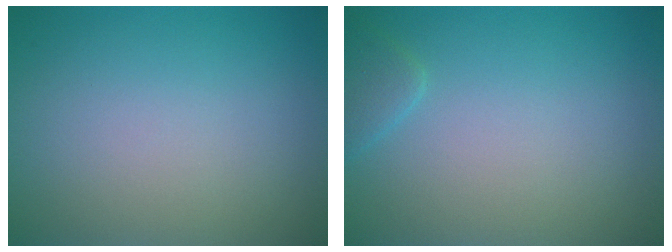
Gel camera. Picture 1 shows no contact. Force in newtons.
{"total": 1.4, "press": 1.4, "slide": 0.1}